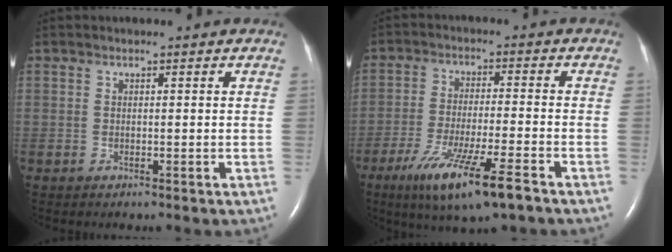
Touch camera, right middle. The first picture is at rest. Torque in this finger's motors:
{"motor_torque": [1.25, -0.89, 0.24, 0.17]}